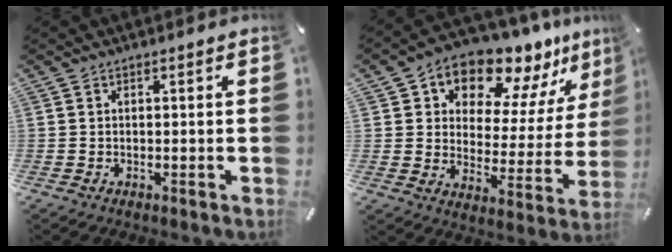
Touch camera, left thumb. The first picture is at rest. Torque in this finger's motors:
{"motor_torque": [0.94, 0.92, 1.44, -1.33, 0.08]}